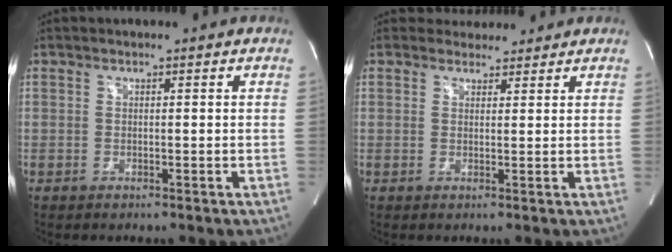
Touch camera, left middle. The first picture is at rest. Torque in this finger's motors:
{"motor_torque": [0.07, -0.07, -0.03, 0.00]}